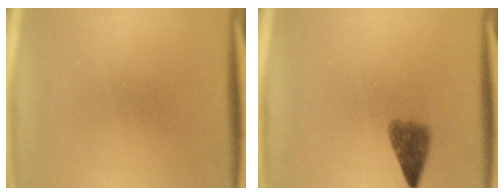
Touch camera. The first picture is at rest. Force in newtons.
{"total": 3.5}